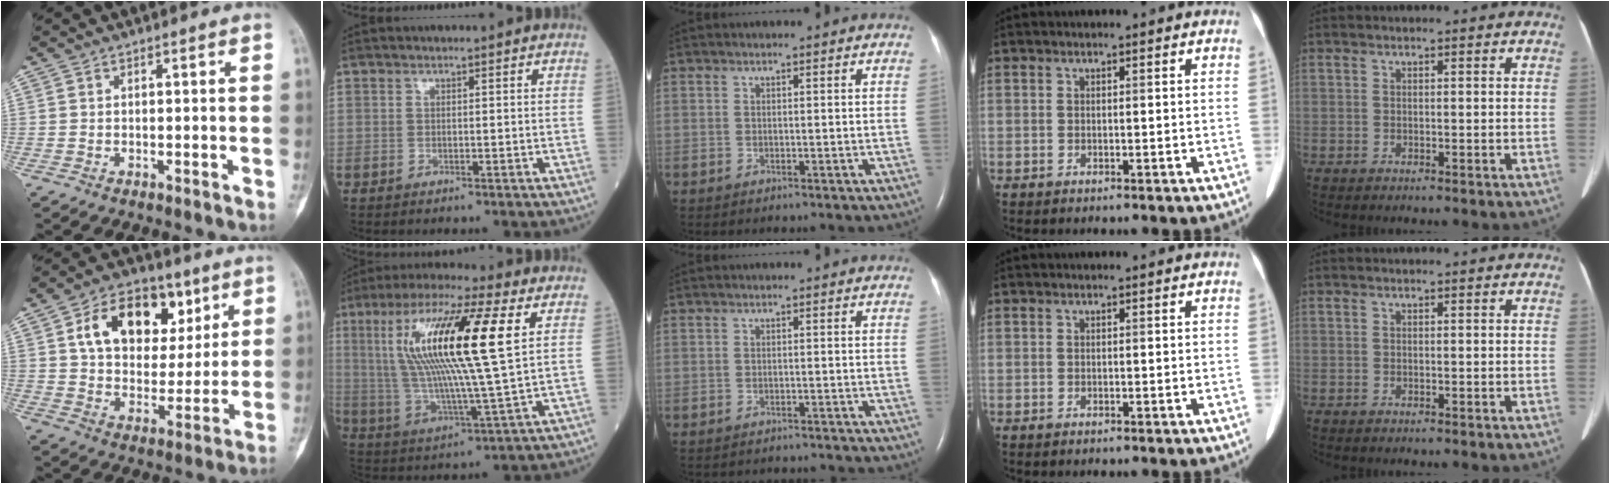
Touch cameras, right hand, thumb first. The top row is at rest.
{"thumb": {"total": 17.3, "force": [6.9, 11.5, 11.0], "torque": [-0.135, -0.010, 0.116]}, "index": {"total": 20.0, "force": [5.7, 1.3, 19.1], "torque": [-0.378, 0.013, 0.088]}, "middle": {"total": 4.6, "force": [-4.6, 0.6, 0.6], "torque": [-0.004, -0.009, -0.055]}}